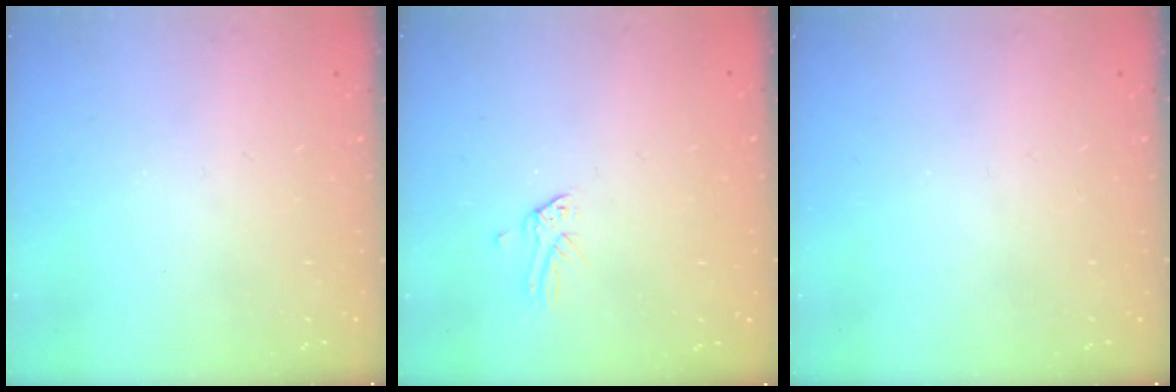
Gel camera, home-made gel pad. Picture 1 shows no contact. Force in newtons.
{"total": 0.0}
{"total": 0.0}